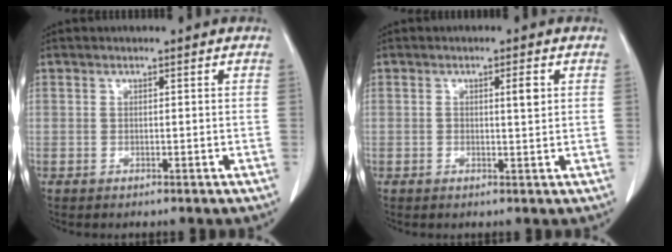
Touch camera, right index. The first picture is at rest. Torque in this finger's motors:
{"motor_torque": [-0.04, -0.02, -0.02, 0.00]}